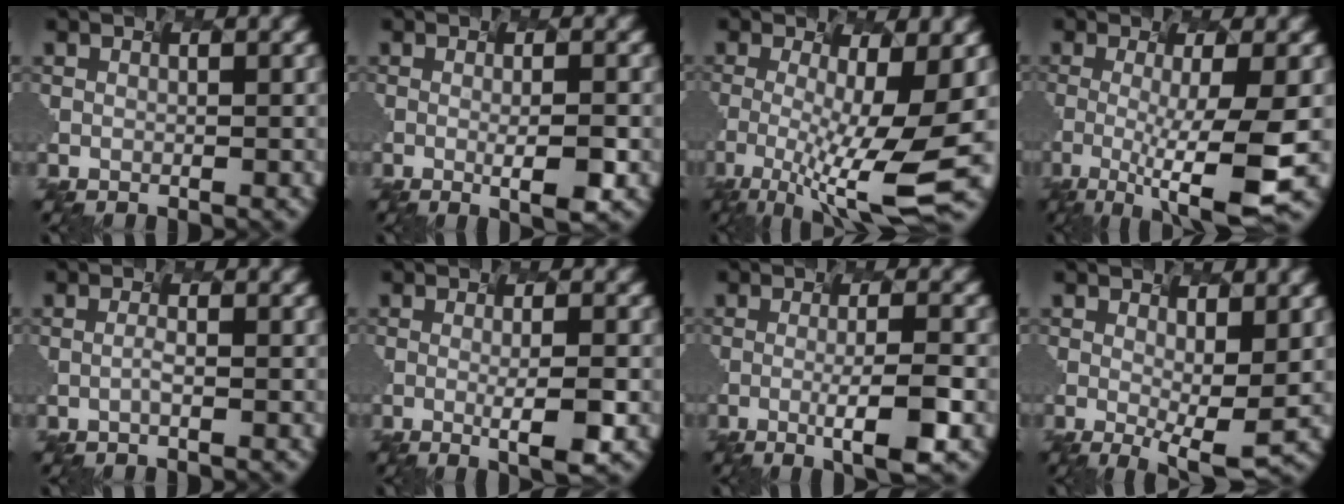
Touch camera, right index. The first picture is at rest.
{"total": 2.7, "force": [-1.3, -0.1, 2.4], "torque": [-0.053, -0.006, 0.009]}
{"total": 7.5, "force": [-2.9, 0.6, 6.9], "torque": [-0.131, -0.021, -0.021]}
{"total": 7.1, "force": [-2.7, 0.5, 6.5], "torque": [-0.118, -0.015, -0.018]}
{"total": 1.3, "force": [-0.9, -0.8, -0.4], "torque": [-0.018, -0.007, 0.007]}
{"total": 3.2, "force": [-1.4, 0.0, 2.9], "torque": [-0.061, -0.007, 0.006]}
{"total": 4.1, "force": [-1.8, 0.1, 3.7], "torque": [-0.074, -0.009, -0.003]}
{"total": 2.6, "force": [-0.5, -0.2, 2.5], "torque": [-0.053, -0.019, 0.022]}